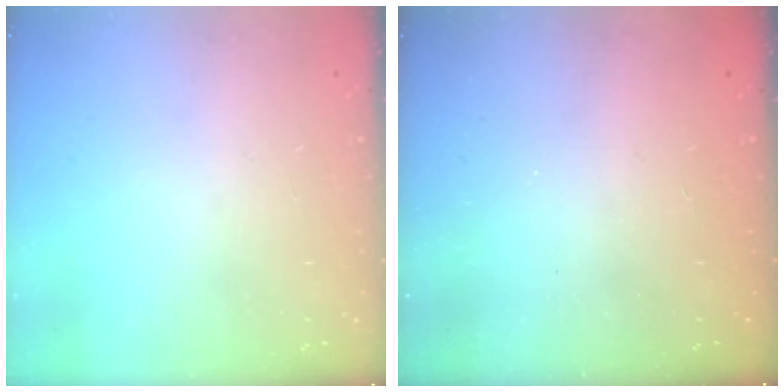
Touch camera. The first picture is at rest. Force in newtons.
{"total": 2.4, "press": 2.3, "slide": 0.8}